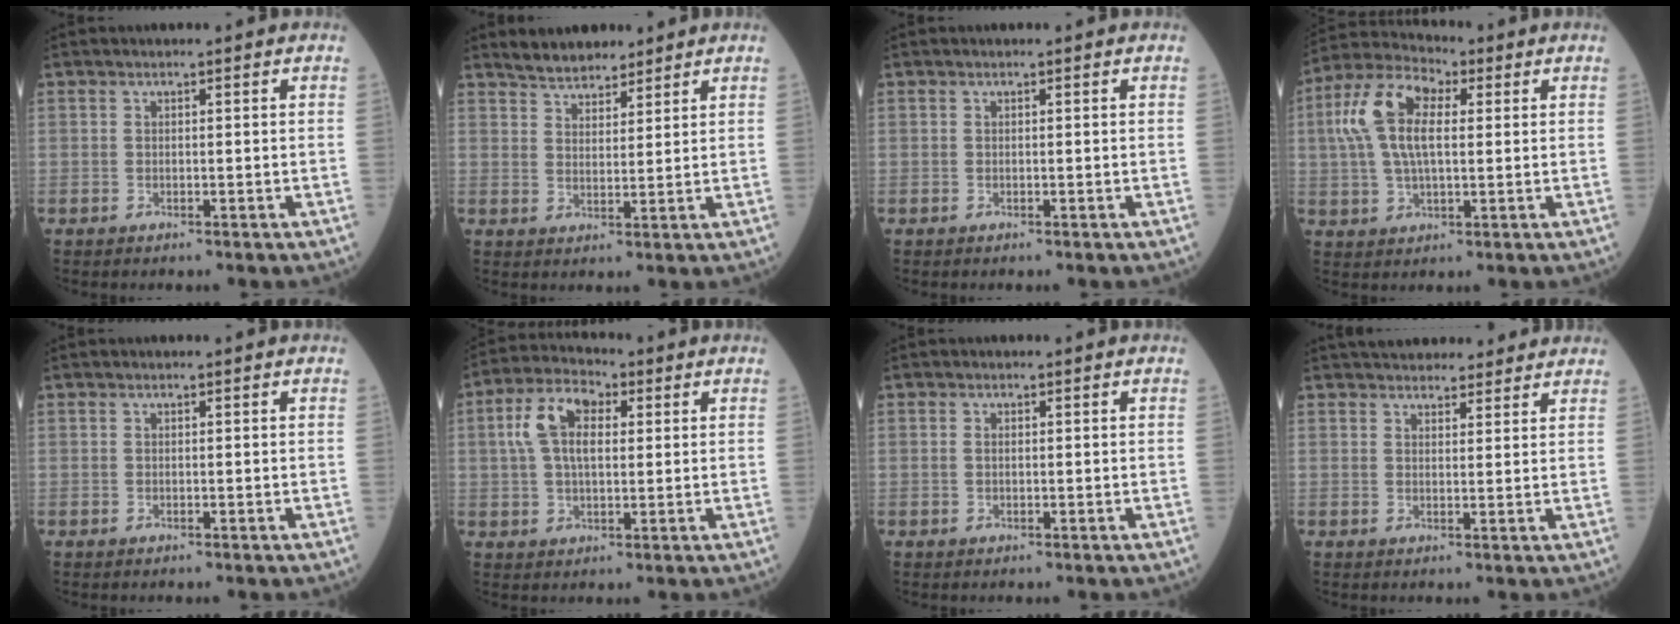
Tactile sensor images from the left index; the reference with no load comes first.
{"total": 5.2, "force": [4.6, 1.9, 1.3], "torque": [-0.028, 0.014, 0.086]}
{"total": 0.0}
{"total": 10.9, "force": [2.1, 4.7, 9.7], "torque": [-0.225, 0.029, 0.036]}
{"total": 0.0}
{"total": 8.2, "force": [1.8, 4.1, 6.9], "torque": [-0.154, 0.023, 0.030]}
{"total": 0.7, "force": [-0.2, 0.4, 0.5], "torque": [-0.016, 0.000, -0.003]}
{"total": 11.2, "force": [10.0, 3.4, 3.7], "torque": [-0.040, 0.028, 0.132]}